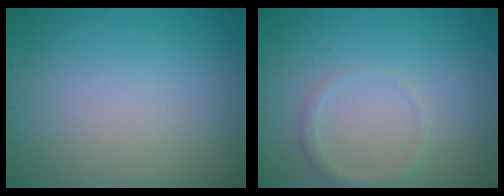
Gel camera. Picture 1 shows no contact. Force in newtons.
{"total": 1.3, "press": 1.3, "slide": 0.0}